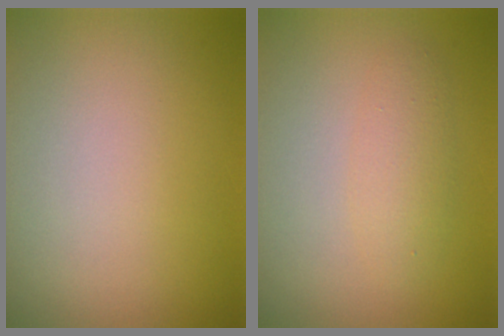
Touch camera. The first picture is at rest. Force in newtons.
{"total": 1.0, "press": 1.0, "slide": 0.0}